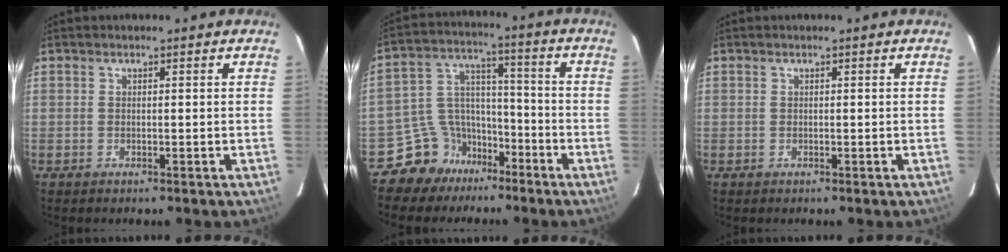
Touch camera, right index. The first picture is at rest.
{"total": 9.5, "force": [-6.5, 6.9, 0.9], "torque": [-0.023, 0.051, -0.109]}
{"total": 0.0}